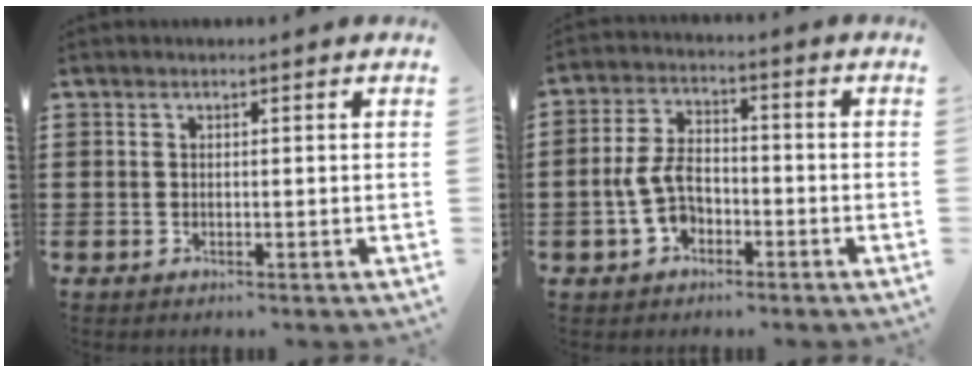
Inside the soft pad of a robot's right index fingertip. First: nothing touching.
{"total": 6.1, "force": [-2.2, 3.7, 4.3], "torque": [-0.114, -0.002, -0.048]}